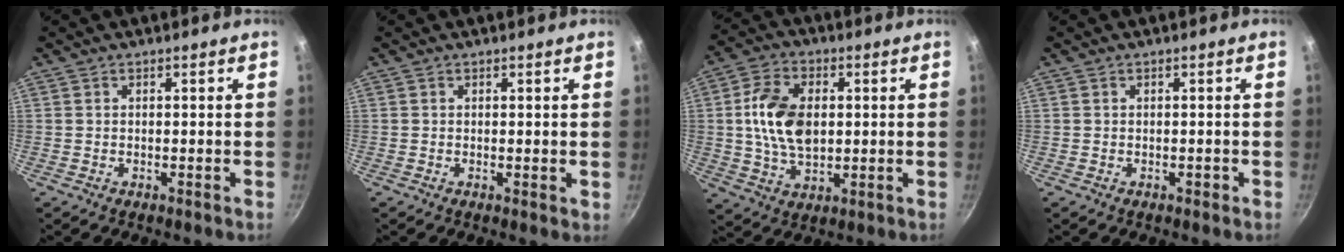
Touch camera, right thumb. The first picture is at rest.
{"total": 0.7, "force": [0.2, 0.3, 0.6], "torque": [-0.007, -0.003, 0.001]}
{"total": 13.0, "force": [1.3, 8.3, 9.9], "torque": [-0.164, 0.003, 0.021]}
{"total": 0.6, "force": [-0.3, 0.5, 0.3], "torque": [0.000, 0.004, -0.003]}